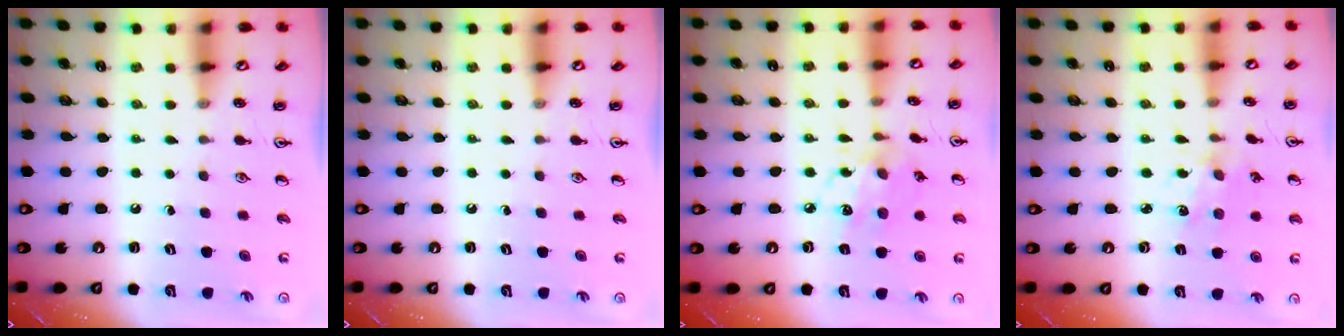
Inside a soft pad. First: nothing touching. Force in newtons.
{"total": 0.0}
{"total": 10.0, "press": 10.0, "slide": 0.5}
{"total": 3.0, "press": 3.0, "slide": 0.4}